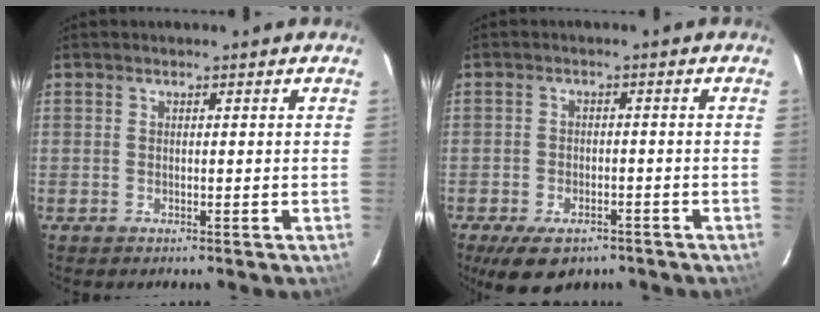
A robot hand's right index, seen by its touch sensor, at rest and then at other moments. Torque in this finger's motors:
{"motor_torque": [0.90, -0.85, 0.34, 0.09]}